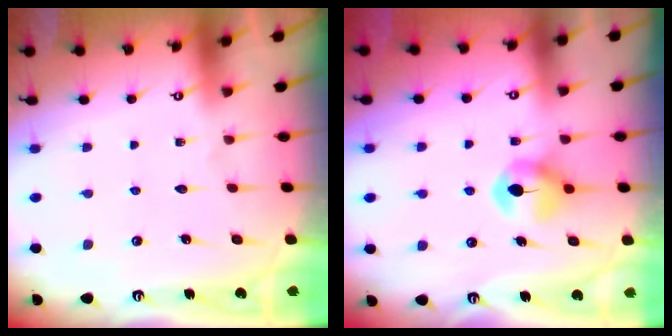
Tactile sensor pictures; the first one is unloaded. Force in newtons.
{"total": 7.3, "press": 7.3, "slide": 0.4}